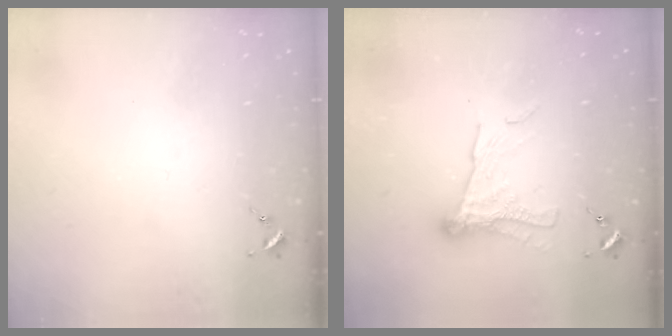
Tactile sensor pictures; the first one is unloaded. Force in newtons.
{"total": 11.7, "press": 11.7, "slide": 0.6}